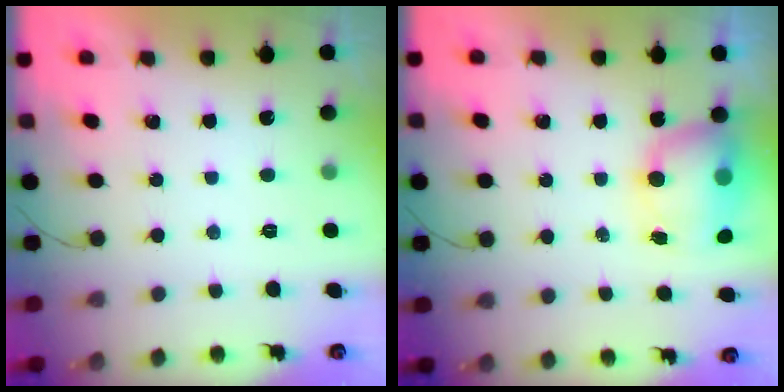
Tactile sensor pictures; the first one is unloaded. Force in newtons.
{"total": 10.7, "press": 8.7, "slide": 6.3}